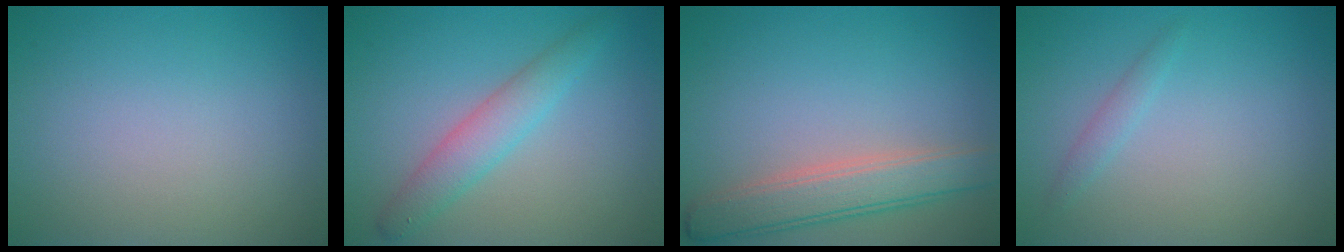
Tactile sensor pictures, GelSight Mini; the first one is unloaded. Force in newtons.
{"total": 3.1, "press": 3.1, "slide": 0.1}
{"total": 4.2, "press": 4.2, "slide": 0.2}
{"total": 1.6, "press": 1.6, "slide": 0.1}